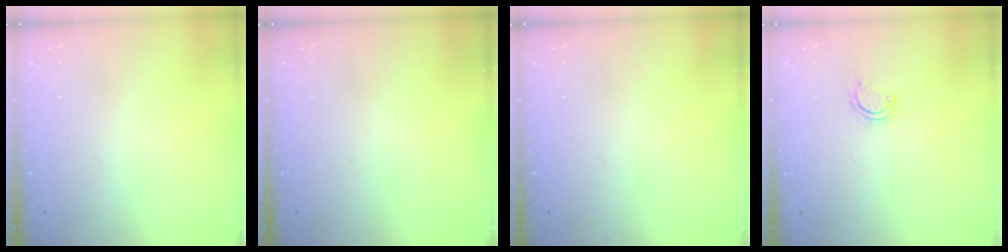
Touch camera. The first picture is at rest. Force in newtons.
{"total": 0.0}
{"total": 0.0}
{"total": 3.3, "press": 3.3, "slide": 0.2}